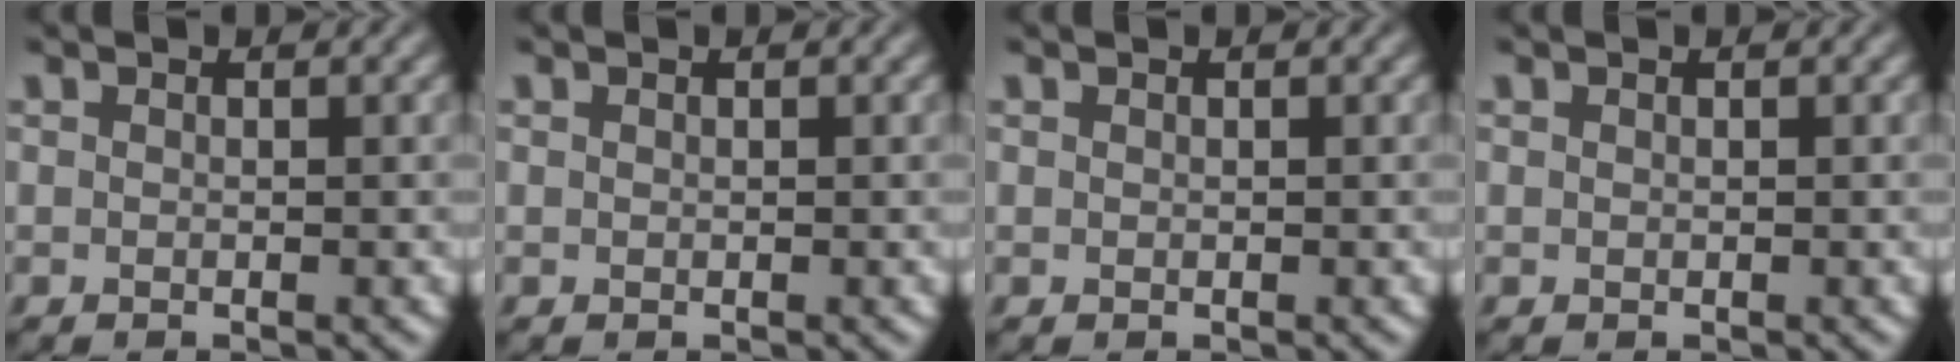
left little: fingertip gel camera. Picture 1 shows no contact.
{"total": 0.0}
{"total": 0.0}
{"total": 0.0}